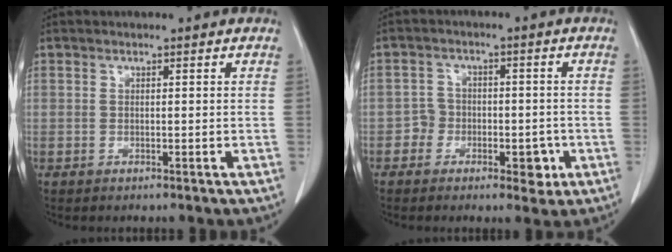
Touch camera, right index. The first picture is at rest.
{"total": 5.1, "force": [-2.2, 3.8, 2.7], "torque": [-0.018, 0.015, -0.033]}